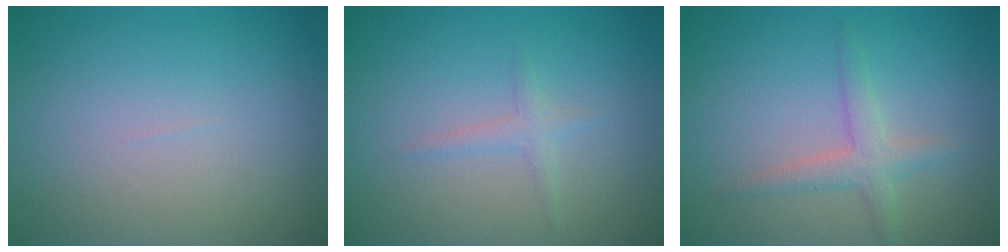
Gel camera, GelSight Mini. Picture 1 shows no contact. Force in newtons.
{"total": 1.2, "press": 1.2, "slide": 0.1}
{"total": 2.3, "press": 2.3, "slide": 0.1}